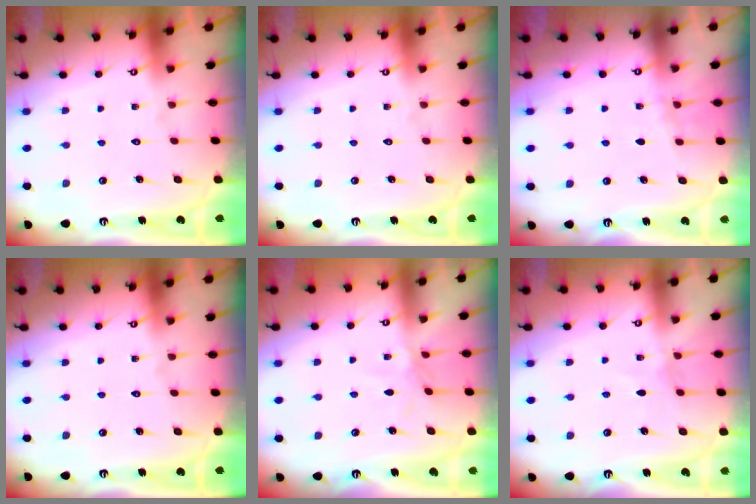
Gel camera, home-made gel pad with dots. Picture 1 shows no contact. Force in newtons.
{"total": 0.0}
{"total": 3.7, "press": 3.4, "slide": 1.3}
{"total": 0.0}
{"total": 2.6, "press": 2.6, "slide": 0.4}
{"total": 2.9, "press": 2.9, "slide": 0.4}